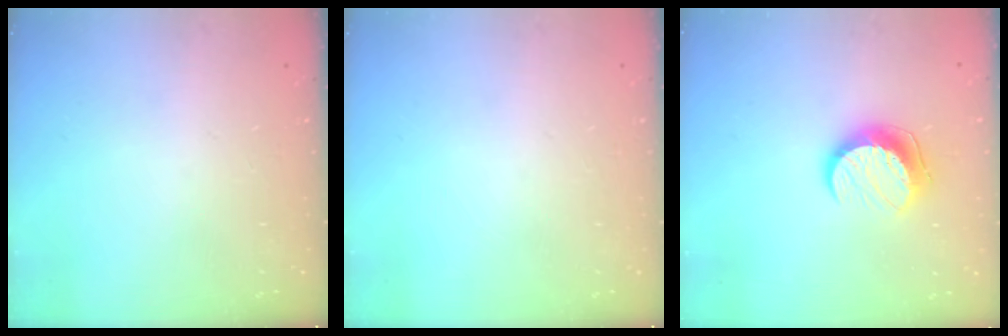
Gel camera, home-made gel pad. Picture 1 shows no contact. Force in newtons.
{"total": 0.0}
{"total": 10.1, "press": 10.1, "slide": 0.2}